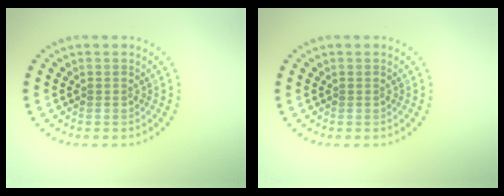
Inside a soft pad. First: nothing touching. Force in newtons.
{"total": 0.0}